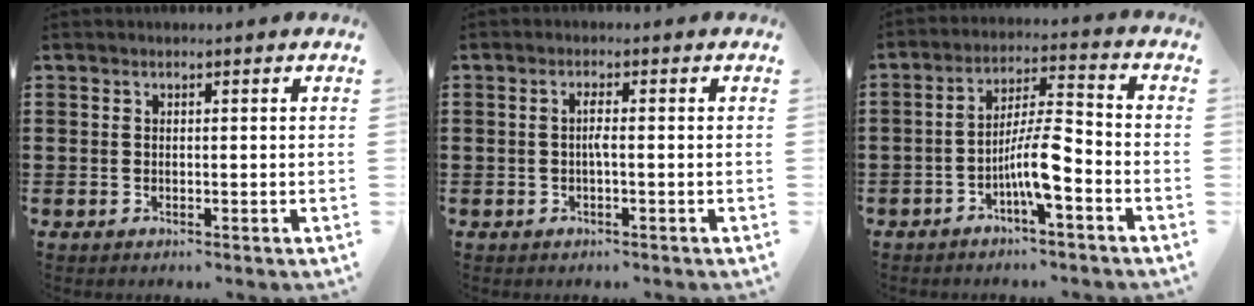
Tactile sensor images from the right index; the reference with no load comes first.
{"total": 1.8, "force": [-0.3, 0.1, 1.7], "torque": [-0.041, -0.003, -0.010]}
{"total": 7.9, "force": [-3.7, 1.5, 6.8], "torque": [-0.135, 0.002, -0.073]}